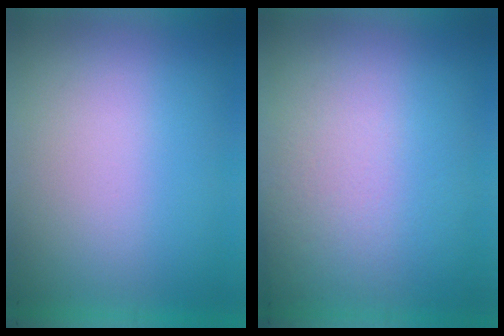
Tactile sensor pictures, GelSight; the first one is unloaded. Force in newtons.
{"total": 2.9}